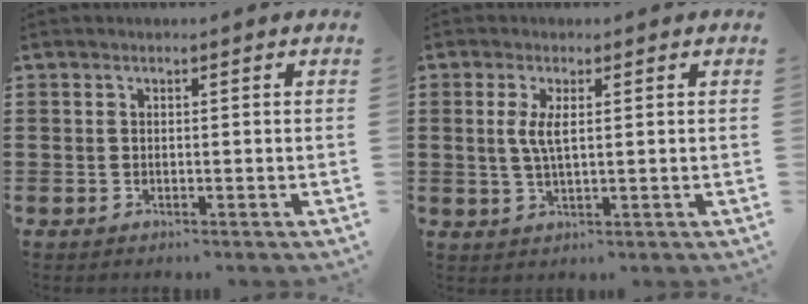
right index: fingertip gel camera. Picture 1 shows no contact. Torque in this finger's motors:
{"motor_torque": [0.15, -0.06, 0.13, 0.05]}